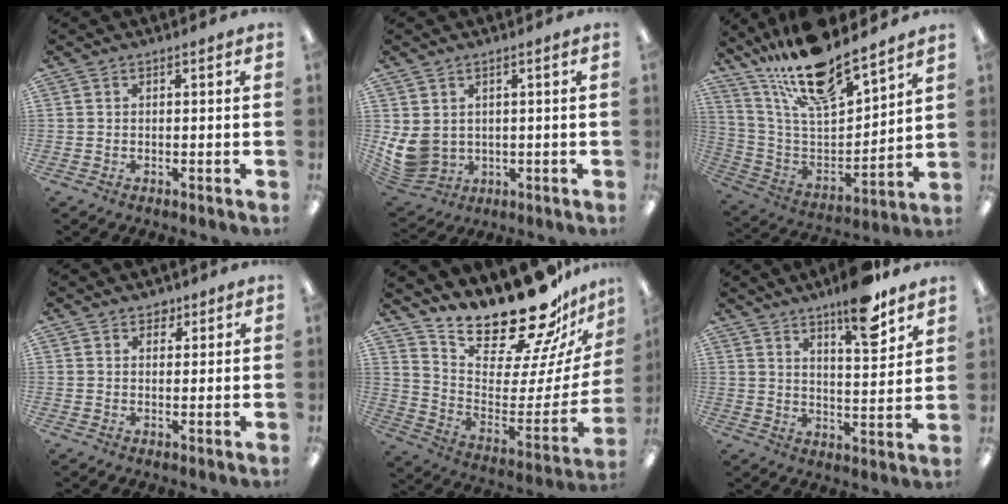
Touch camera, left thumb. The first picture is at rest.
{"total": 7.1, "force": [1.5, 6.0, 3.5], "torque": [-0.105, -0.009, 0.031]}
{"total": 20.4, "force": [17.1, 5.2, 9.7], "torque": [-0.186, -0.112, 0.299]}
{"total": 2.4, "force": [1.8, 1.5, 0.5], "torque": [0.003, -0.005, 0.031]}
{"total": 23.7, "force": [20.4, 6.3, 10.4], "torque": [-0.153, -0.171, 0.348]}
{"total": 12.3, "force": [9.0, 3.4, 7.7], "torque": [-0.099, -0.056, 0.148]}